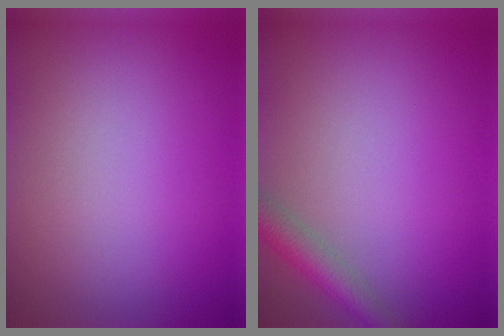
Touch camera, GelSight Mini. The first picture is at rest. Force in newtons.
{"total": 2.8, "press": 2.8, "slide": 0.1}